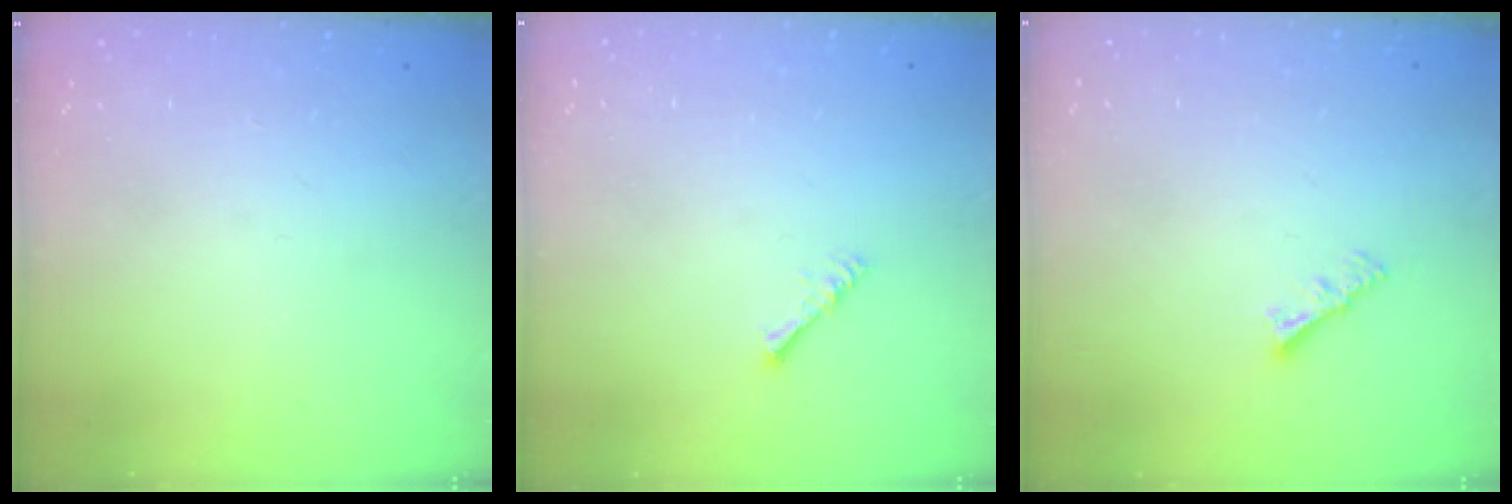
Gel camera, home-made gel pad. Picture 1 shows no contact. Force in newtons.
{"total": 1.4, "press": 1.3, "slide": 0.3}
{"total": 3.5, "press": 3.5, "slide": 0.3}